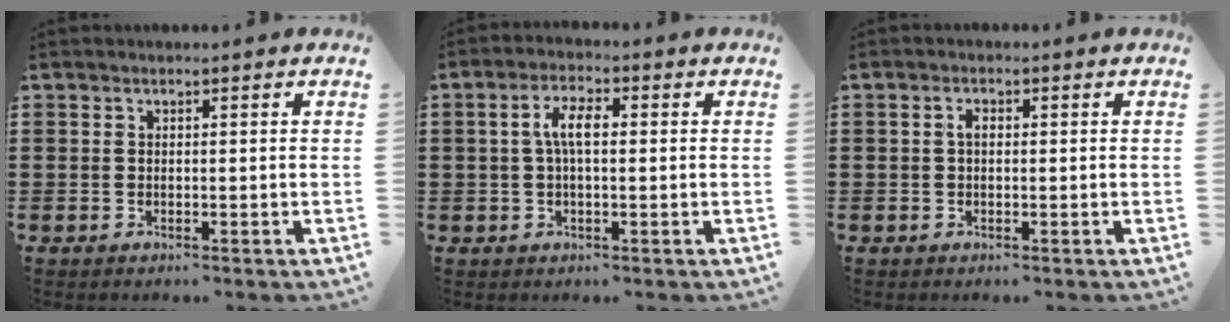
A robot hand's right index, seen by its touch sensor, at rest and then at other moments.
{"total": 4.4, "force": [0.2, 1.7, 4.1], "torque": [-0.086, 0.004, -0.002]}
{"total": 1.5, "force": [0.1, 0.7, 1.3], "torque": [-0.027, 0.005, 0.000]}